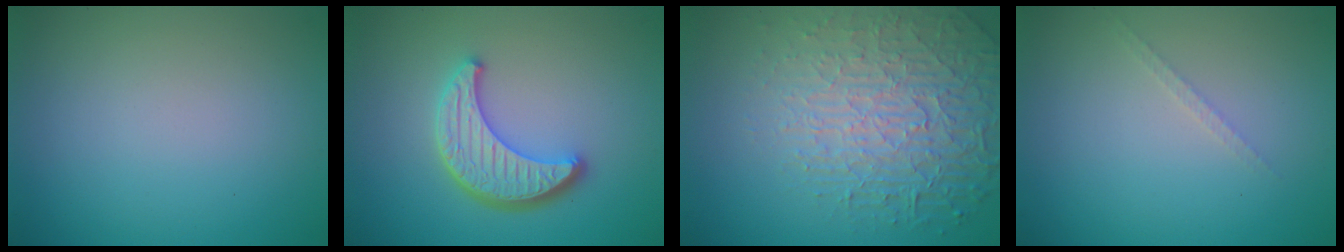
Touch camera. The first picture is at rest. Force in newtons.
{"total": 4.6, "press": 3.9, "slide": 2.5}
{"total": 7.4, "press": 5.3, "slide": 5.1}
{"total": 0.8, "press": 0.8, "slide": 0.0}